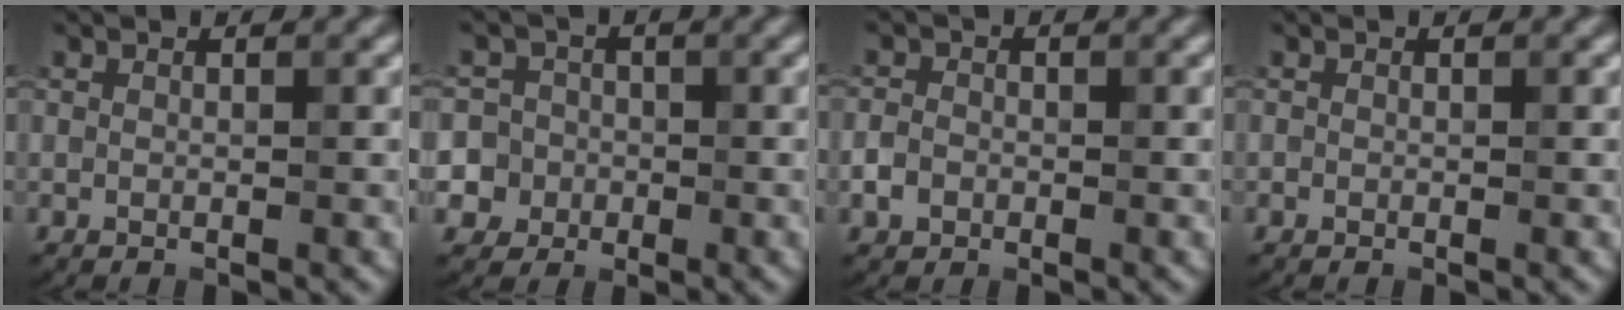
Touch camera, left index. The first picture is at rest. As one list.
[{"total": 8.3, "force": [-2.2, 7.8, 1.9], "torque": [-0.048, 0.015, -0.072]}, {"total": 1.5, "force": [-0.7, 1.2, 0.6], "torque": [-0.005, 0.007, -0.018]}, {"total": 0.0}]